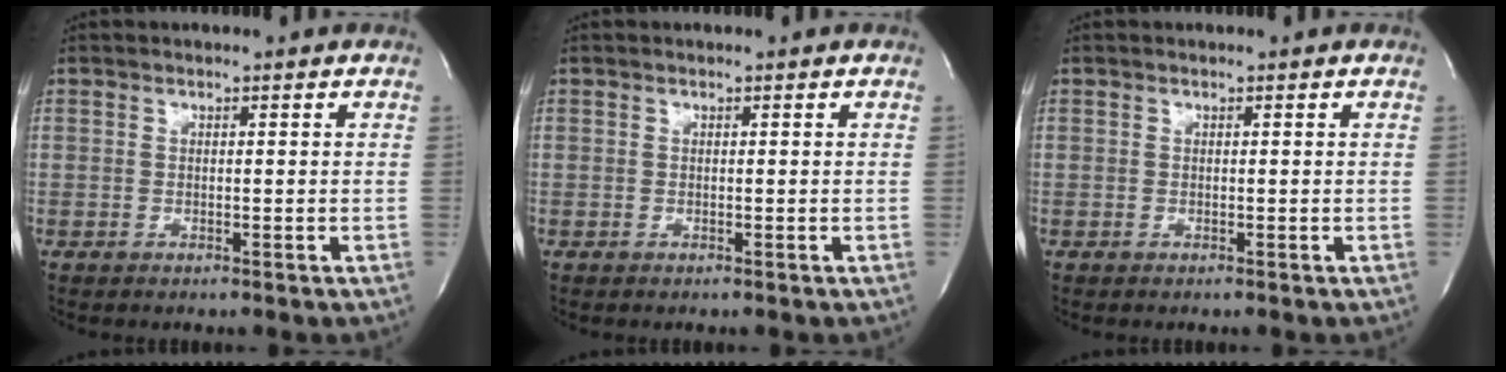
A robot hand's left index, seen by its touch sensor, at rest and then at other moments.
{"total": 0.0}
{"total": 0.0}